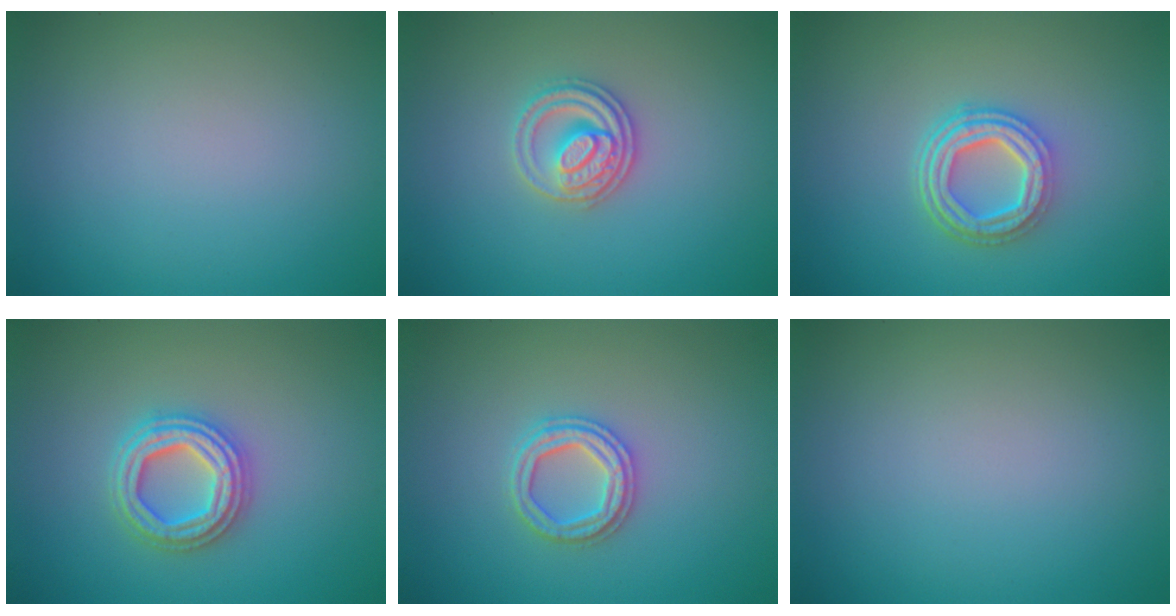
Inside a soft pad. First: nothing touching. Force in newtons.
{"total": 3.0, "press": 2.8, "slide": 0.9}
{"total": 5.0, "press": 3.6, "slide": 3.4}
{"total": 4.3, "press": 4.3, "slide": 0.6}
{"total": 2.4, "press": 2.4, "slide": 0.3}
{"total": 0.0}